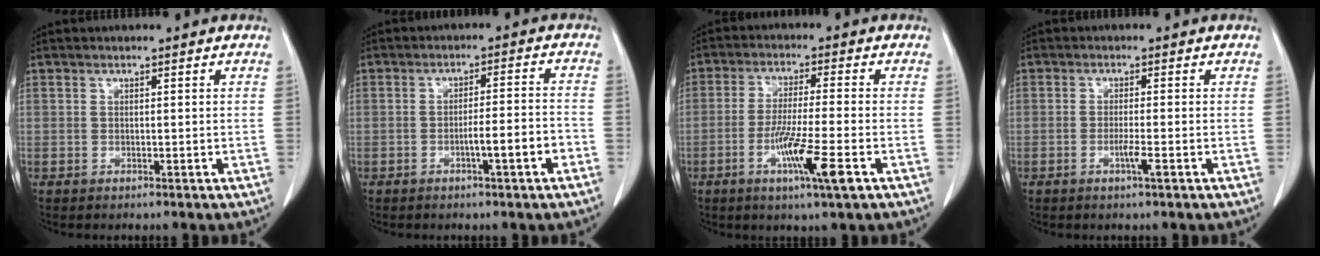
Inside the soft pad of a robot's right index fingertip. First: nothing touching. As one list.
[{"total": 5.3, "force": [-2.4, 0.0, 4.8], "torque": [-0.069, 0.006, -0.035]}, {"total": 8.9, "force": [-3.8, -0.4, 8.1], "torque": [-0.147, -0.021, -0.068]}, {"total": 2.3, "force": [-1.0, -0.2, 2.1], "torque": [-0.039, -0.002, -0.019]}]